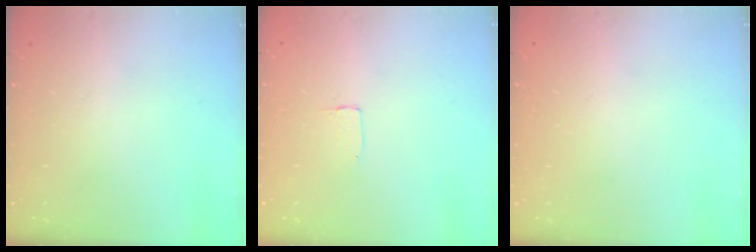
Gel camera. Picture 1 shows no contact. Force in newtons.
{"total": 2.0, "press": 2.0, "slide": 0.0}
{"total": 0.0}